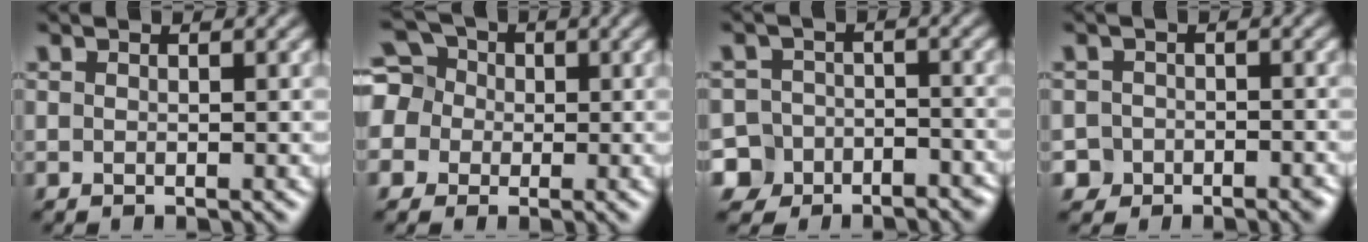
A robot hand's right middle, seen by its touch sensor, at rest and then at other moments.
{"total": 8.0, "force": [0.0, 7.3, 3.1], "torque": [-0.080, 0.035, -0.044]}
{"total": 8.2, "force": [-5.8, 5.7, 1.0], "torque": [-0.003, -0.015, -0.104]}
{"total": 3.3, "force": [-2.3, 2.4, 0.2], "torque": [0.019, 0.007, -0.034]}